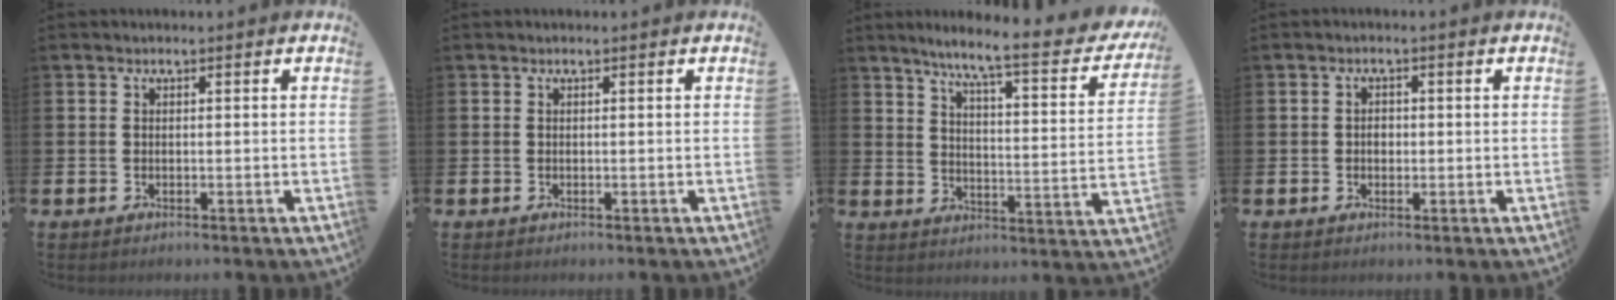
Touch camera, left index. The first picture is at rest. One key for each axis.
{"total": 0.0}
{"total": 7.9, "fx": 6.2, "fy": 0.8, "fz": 4.9, "tx": -0.096, "ty": -0.050, "tz": 0.090}
{"total": 1.4, "fx": -0.1, "fy": 1.2, "fz": 0.9, "tx": 0.001, "ty": 0.001, "tz": -0.008}